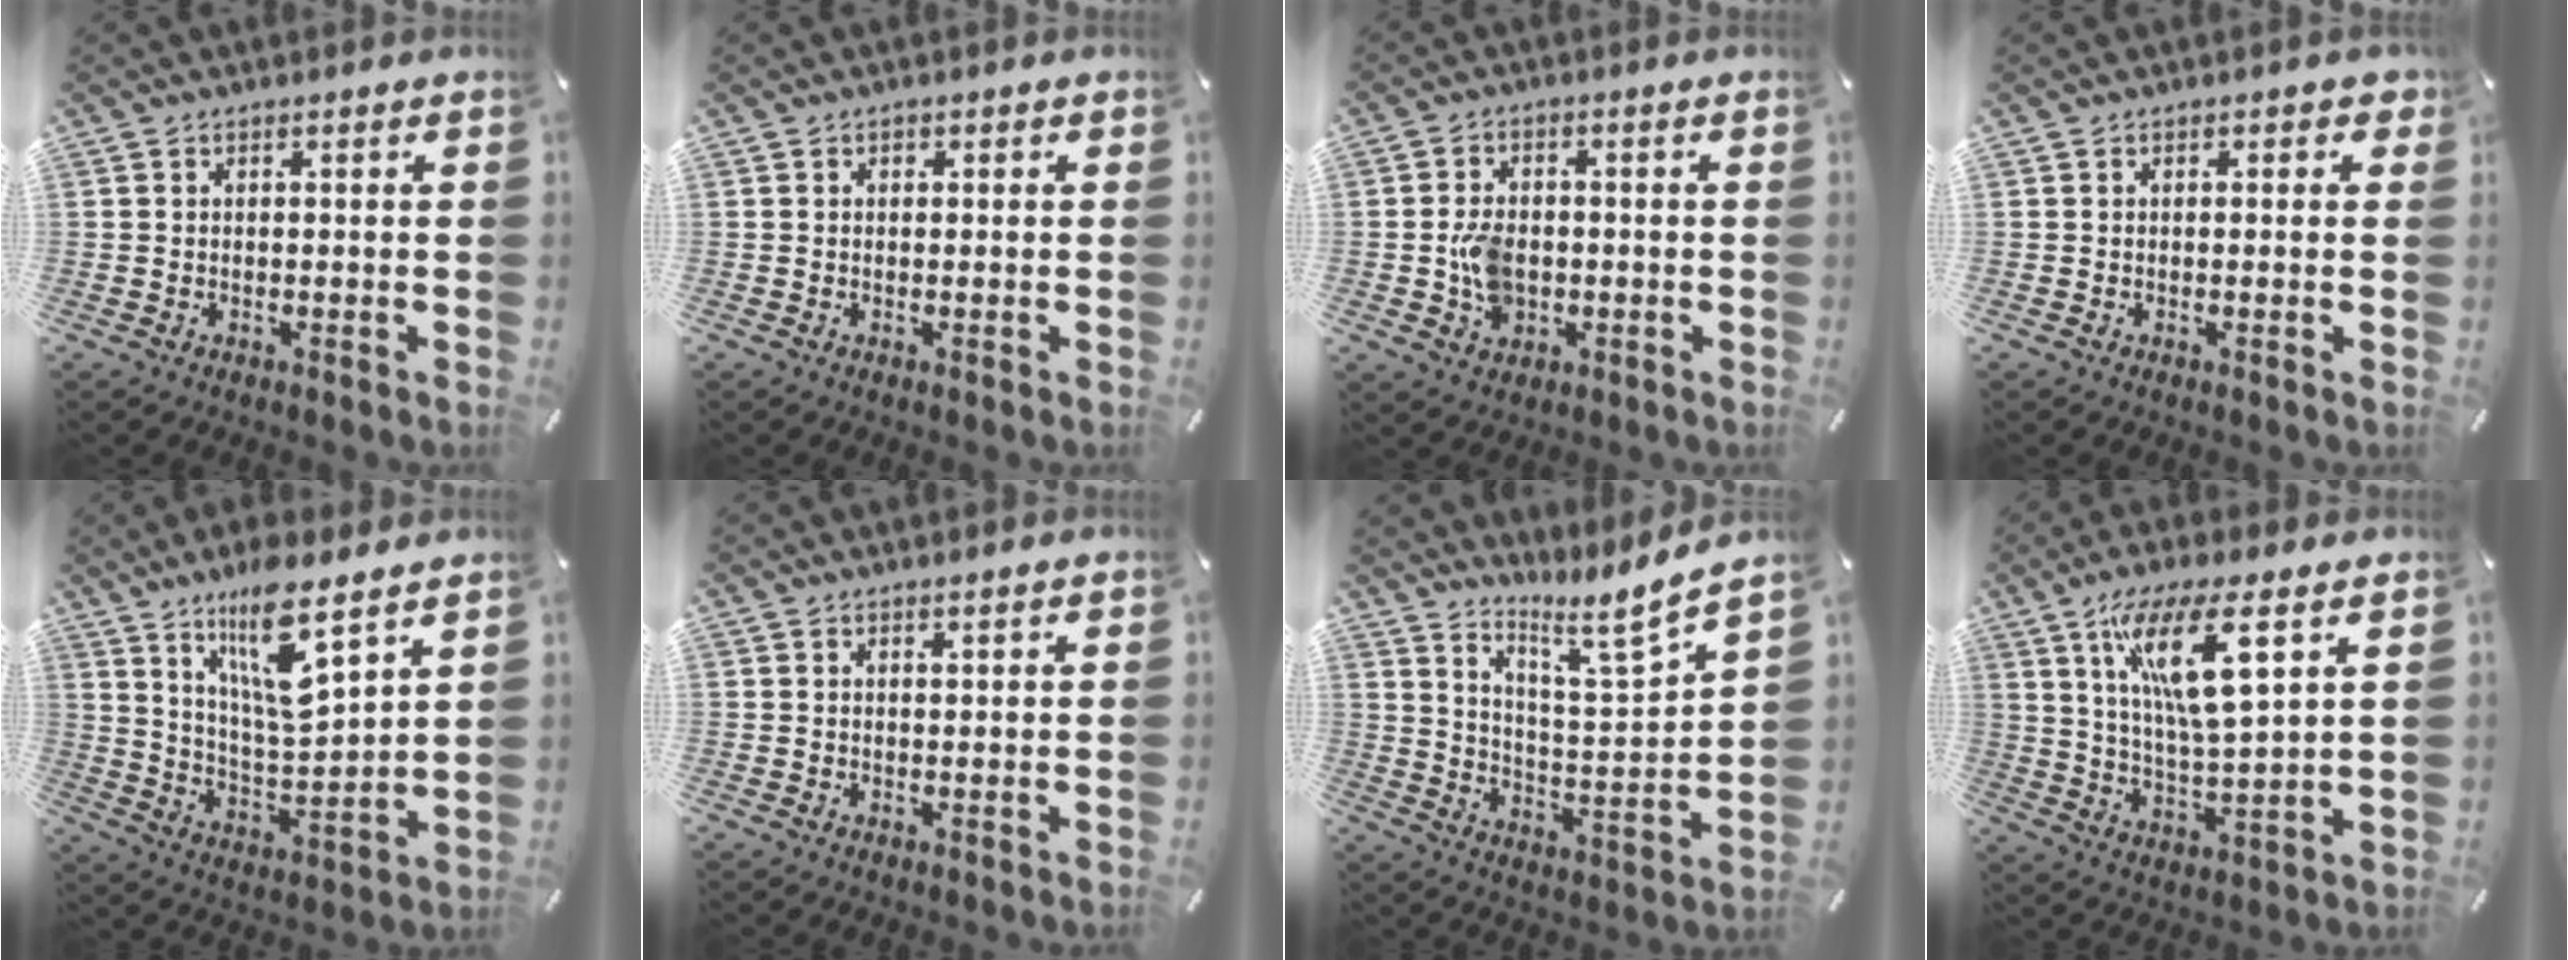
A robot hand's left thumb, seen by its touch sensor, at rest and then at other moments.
{"total": 0.6, "force": [0.1, 0.5, 0.2], "torque": [-0.004, 0.004, 0.002]}
{"total": 7.1, "force": [-1.1, 5.4, 4.5], "torque": [-0.099, 0.001, -0.022]}
{"total": 1.2, "force": [0.2, 0.8, 0.8], "torque": [-0.007, 0.003, 0.001]}
{"total": 13.9, "force": [9.7, 3.4, 9.4], "torque": [-0.176, -0.047, 0.167]}
{"total": 0.8, "force": [0.8, -0.2, 0.3], "torque": [-0.006, -0.003, 0.014]}
{"total": 10.0, "force": [8.6, 0.7, 5.1], "torque": [-0.084, -0.080, 0.140]}
{"total": 14.8, "force": [7.3, 3.8, 12.2], "torque": [-0.235, -0.003, 0.124]}